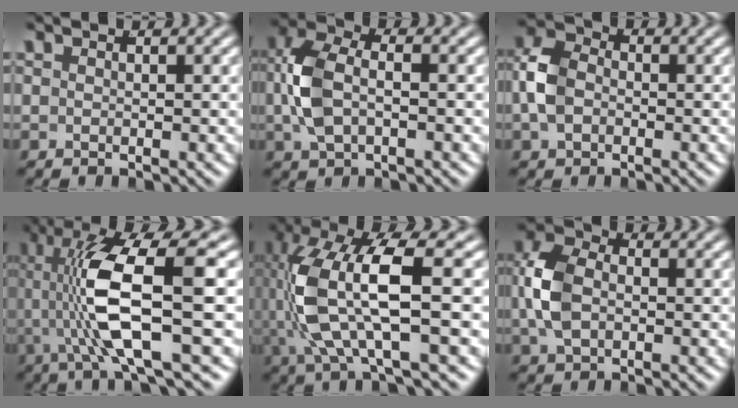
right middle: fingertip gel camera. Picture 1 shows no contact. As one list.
[{"total": 4.6, "force": [-0.1, 2.7, 3.8], "torque": [-0.098, -0.011, 0.008]}, {"total": 4.7, "force": [-0.3, 3.8, 2.7], "torque": [-0.066, -0.004, -0.007]}, {"total": 9.0, "force": [0.8, 2.4, 8.6], "torque": [-0.179, -0.010, 0.019]}, {"total": 9.2, "force": [0.2, 4.2, 8.2], "torque": [-0.181, -0.021, 0.018]}, {"total": 4.5, "force": [-0.1, 3.1, 3.3], "torque": [-0.086, -0.009, 0.005]}]